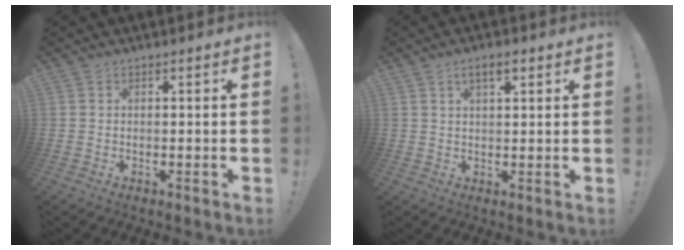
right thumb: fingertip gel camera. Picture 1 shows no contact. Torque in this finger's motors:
{"motor_torque": [-0.31, 0.33, 0.64, -0.05, -0.01]}